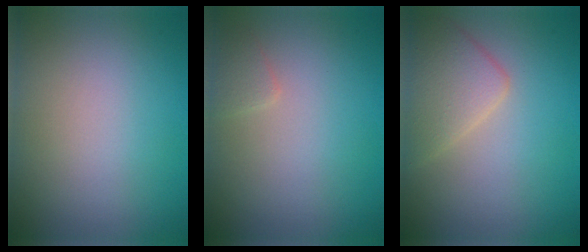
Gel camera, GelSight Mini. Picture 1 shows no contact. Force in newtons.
{"total": 0.9, "press": 0.9, "slide": 0.1}
{"total": 3.5, "press": 3.5, "slide": 0.2}